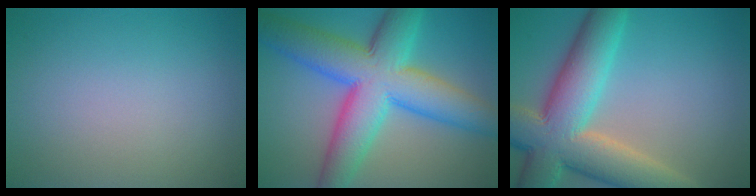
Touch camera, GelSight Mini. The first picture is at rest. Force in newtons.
{"total": 11.8, "press": 11.8, "slide": 0.1}
{"total": 11.6, "press": 11.5, "slide": 1.3}